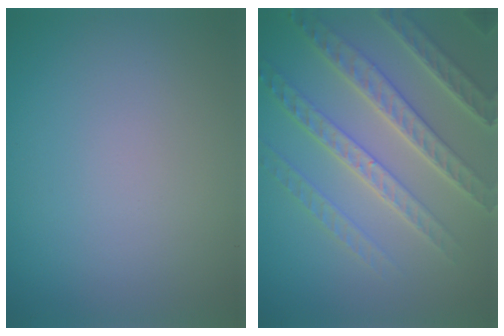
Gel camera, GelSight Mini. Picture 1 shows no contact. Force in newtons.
{"total": 6.9, "press": 5.3, "slide": 4.4}